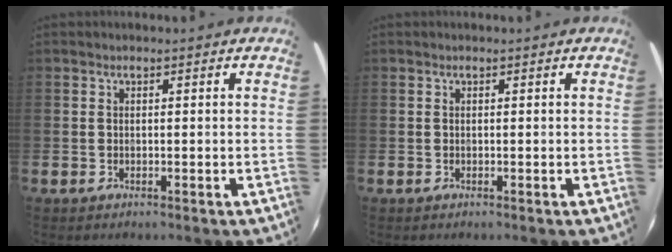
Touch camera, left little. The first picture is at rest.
{"total": 0.0}